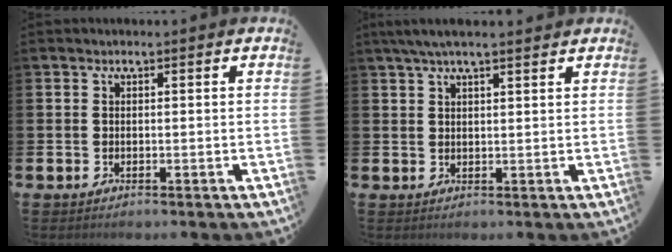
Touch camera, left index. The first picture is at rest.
{"total": 3.7, "force": [3.0, 0.5, 2.2], "torque": [-0.044, 0.000, 0.054]}